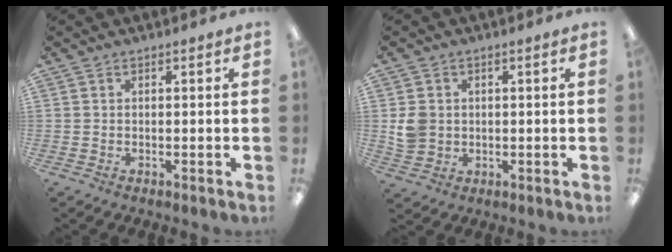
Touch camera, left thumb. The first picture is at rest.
{"total": 4.8, "force": [0.8, 4.4, 1.8], "torque": [-0.022, 0.005, 0.016]}